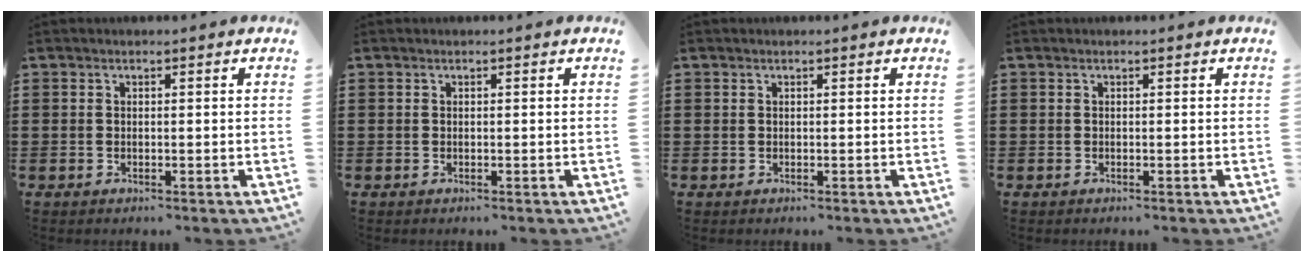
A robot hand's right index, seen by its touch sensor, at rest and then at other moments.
{"total": 0.0}
{"total": 0.0}
{"total": 0.0}